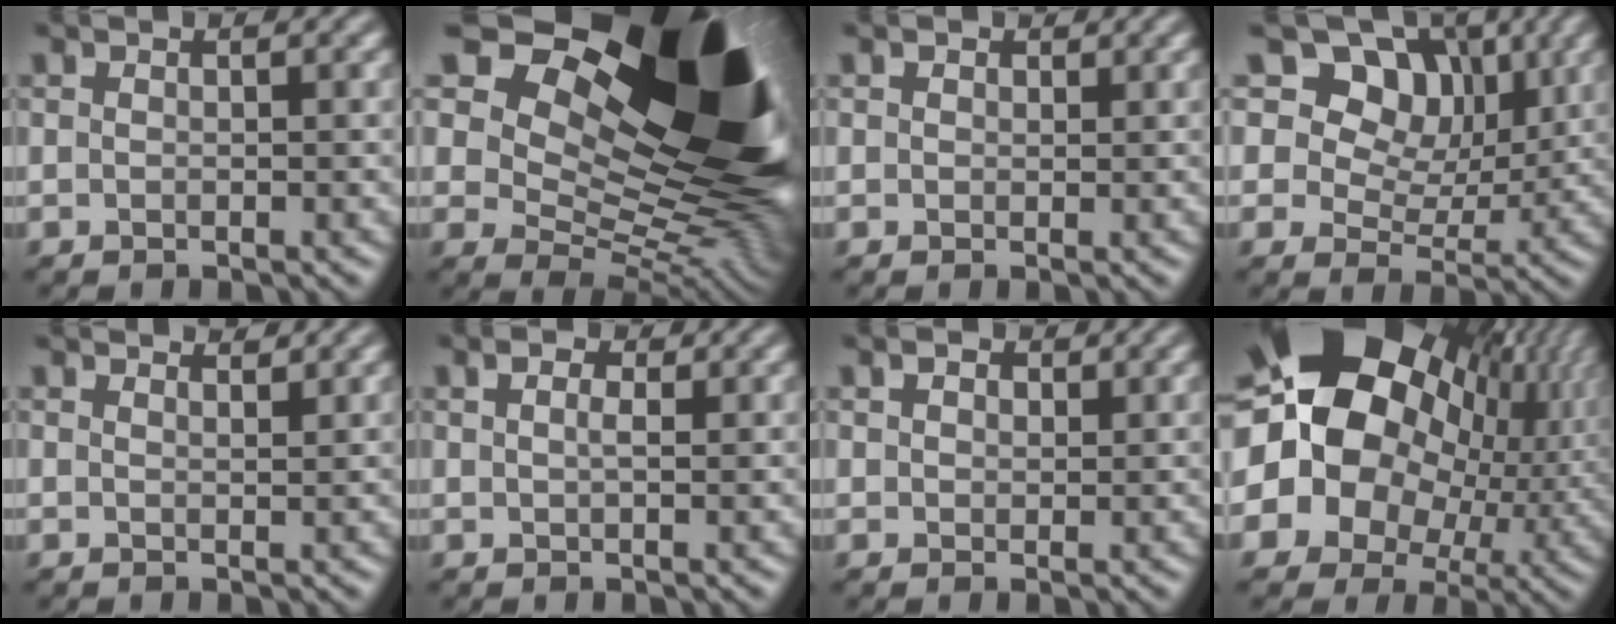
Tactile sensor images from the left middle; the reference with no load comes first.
{"total": 20.8, "force": [9.1, 11.6, 14.7], "torque": [-0.210, 0.037, 0.164]}
{"total": 0.8, "force": [0.6, 0.6, -0.2], "torque": [0.004, -0.002, 0.008]}
{"total": 12.0, "force": [6.8, 7.9, 5.9], "torque": [-0.094, 0.014, 0.107]}
{"total": 2.6, "force": [2.3, 0.8, 0.7], "torque": [0.011, 0.006, 0.008]}
{"total": 1.0, "force": [0.6, 0.5, 0.7], "torque": [-0.016, 0.001, 0.013]}
{"total": 1.4, "force": [1.0, 0.9, 0.1], "torque": [-0.003, -0.003, 0.014]}
{"total": 23.1, "force": [5.3, 18.4, 13.1], "torque": [-0.234, 0.013, 0.054]}